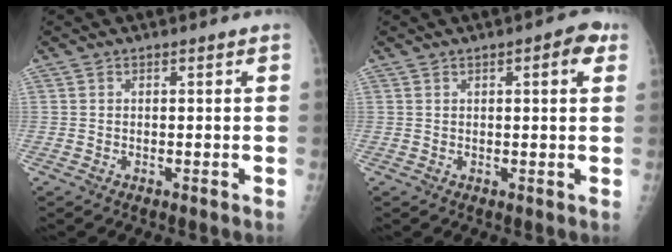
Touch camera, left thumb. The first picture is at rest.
{"total": 4.4, "force": [1.8, 1.4, 3.8], "torque": [-0.039, 0.000, 0.017]}